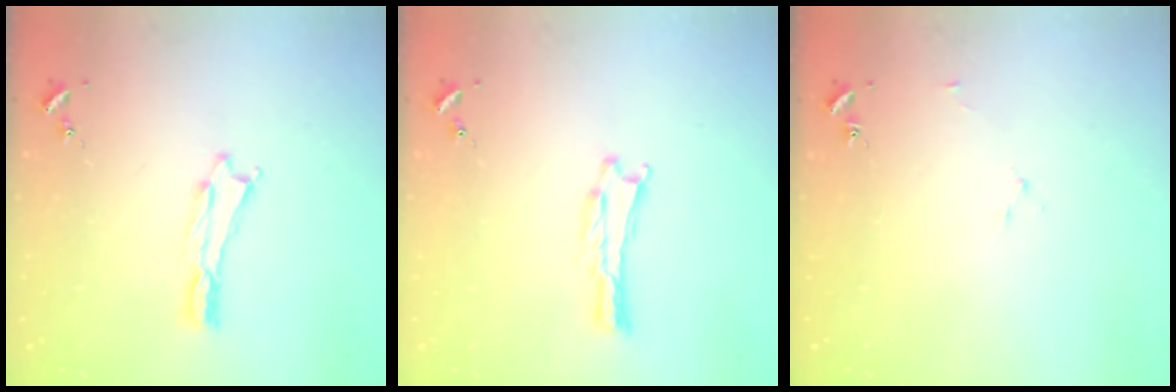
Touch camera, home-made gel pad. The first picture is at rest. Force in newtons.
{"total": 0.0}
{"total": 1.9, "press": 1.9, "slide": 0.3}